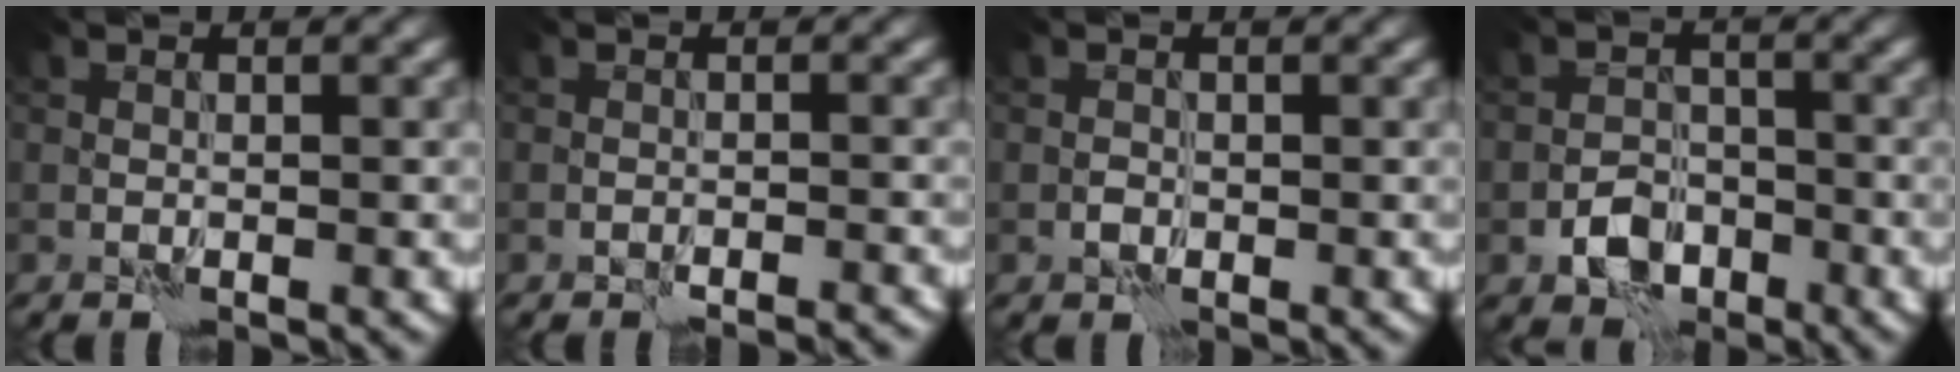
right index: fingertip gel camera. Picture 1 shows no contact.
{"total": 2.5, "force": [-2.4, 0.0, 0.7], "torque": [-0.012, 0.009, -0.034]}
{"total": 0.6, "force": [-0.3, 0.5, 0.2], "torque": [-0.002, 0.000, -0.007]}
{"total": 3.5, "force": [-2.0, 2.5, 1.6], "torque": [-0.022, 0.001, -0.040]}